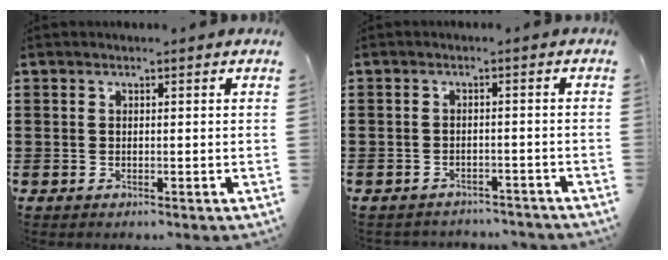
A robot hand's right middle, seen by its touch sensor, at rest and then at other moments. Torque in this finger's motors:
{"motor_torque": [0.16, -0.06, 0.00, -0.01]}